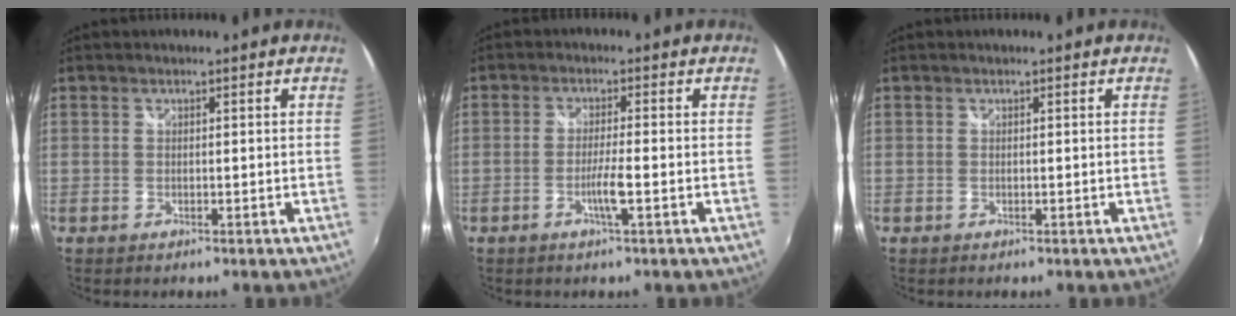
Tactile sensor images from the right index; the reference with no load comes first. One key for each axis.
{"total": 3.6, "fx": -1.6, "fy": -0.4, "fz": 3.2, "tx": -0.059, "ty": -0.005, "tz": -0.031}
{"total": 0.0}